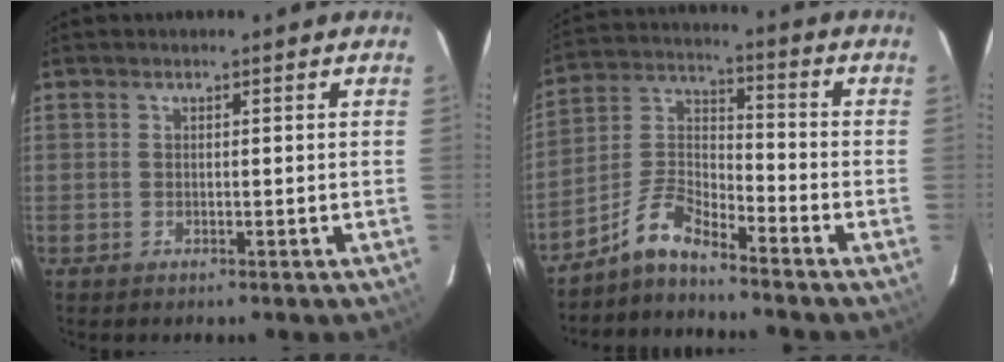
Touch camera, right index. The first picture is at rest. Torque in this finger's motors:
{"motor_torque": [0.37, -0.37, 0.12, 0.04]}